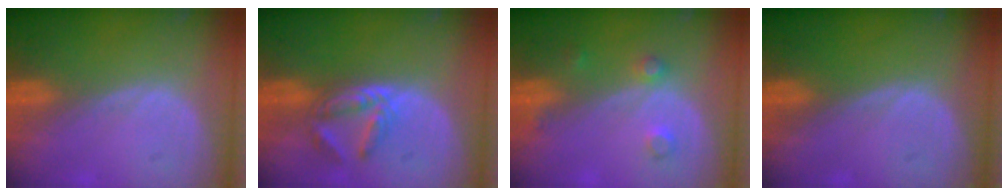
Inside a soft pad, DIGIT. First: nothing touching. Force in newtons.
{"total": 5.9, "press": 4.9, "slide": 3.2}
{"total": 2.6, "press": 2.6, "slide": 0.3}
{"total": 0.0}